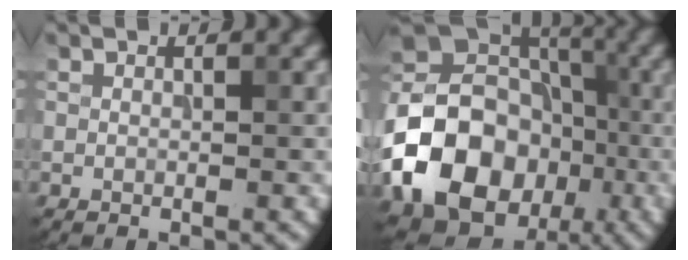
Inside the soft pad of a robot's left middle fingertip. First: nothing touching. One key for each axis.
{"total": 16.2, "fx": -5.2, "fy": 12.9, "fz": 8.4, "tx": -0.176, "ty": -0.011, "tz": -0.109}